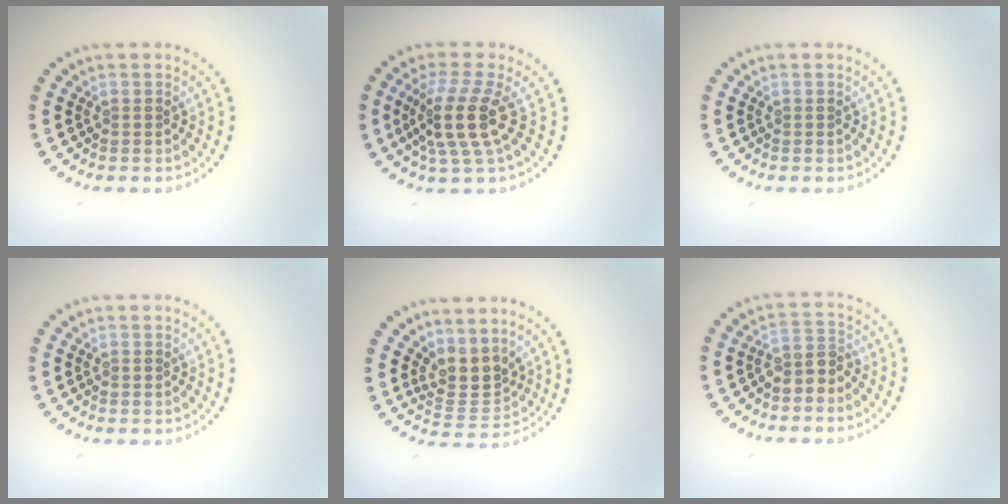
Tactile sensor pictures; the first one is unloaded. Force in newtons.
{"total": 4.3, "press": 3.3, "slide": 2.7}
{"total": 0.0}
{"total": 0.5, "press": 0.4, "slide": 0.3}
{"total": 3.1, "press": 2.3, "slide": 2.0}
{"total": 2.4, "press": 1.9, "slide": 1.5}